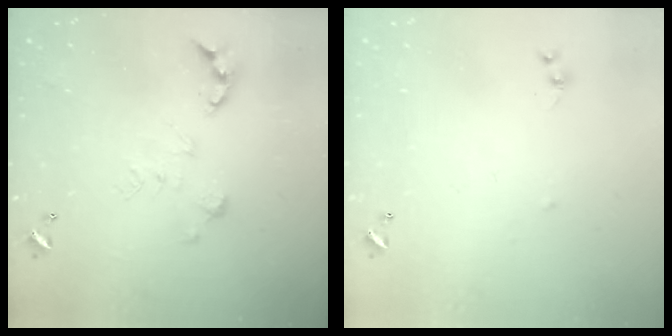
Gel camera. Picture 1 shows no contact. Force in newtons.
{"total": 5.7, "press": 5.7, "slide": 0.6}